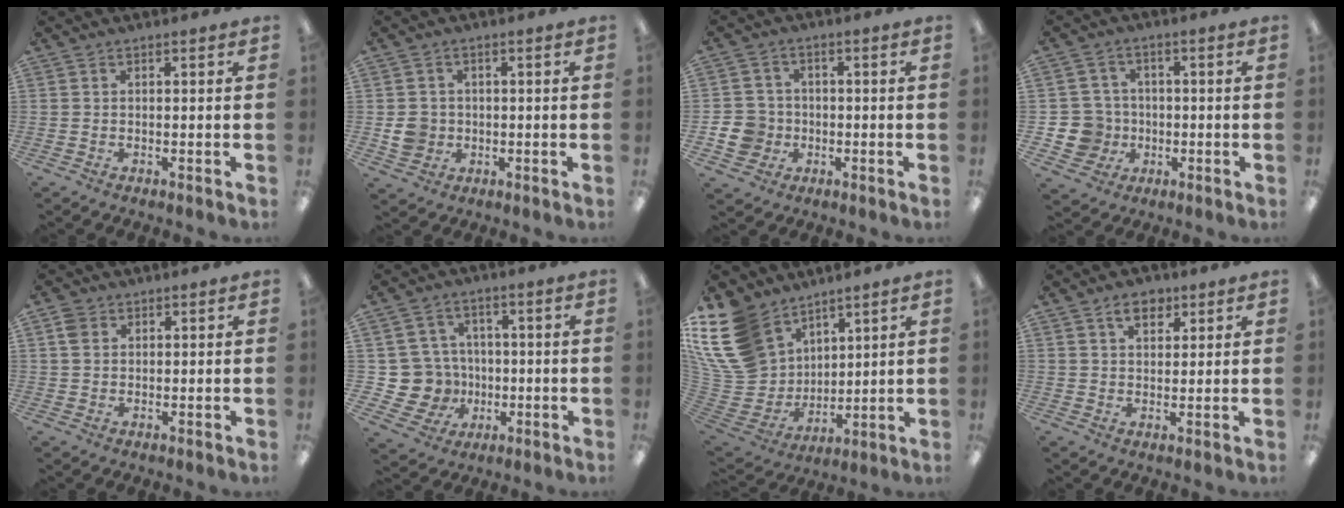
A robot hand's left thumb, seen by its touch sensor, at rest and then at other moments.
{"total": 5.0, "force": [-0.3, 4.7, 1.5], "torque": [-0.014, 0.006, -0.004]}
{"total": 7.4, "force": [-1.6, 6.8, 2.4], "torque": [-0.068, 0.015, -0.028]}
{"total": 8.0, "force": [-1.2, 7.7, 1.4], "torque": [-0.054, 0.014, -0.013]}
{"total": 3.2, "force": [1.6, 2.5, 1.1], "torque": [-0.029, 0.004, 0.031]}
{"total": 11.2, "force": [-1.2, 10.8, 2.8], "torque": [-0.086, 0.013, -0.009]}
{"total": 19.1, "force": [10.9, 13.5, 7.9], "torque": [-0.215, -0.065, 0.208]}
{"total": 5.4, "force": [3.4, 3.2, 2.7], "torque": [-0.039, -0.003, 0.058]}